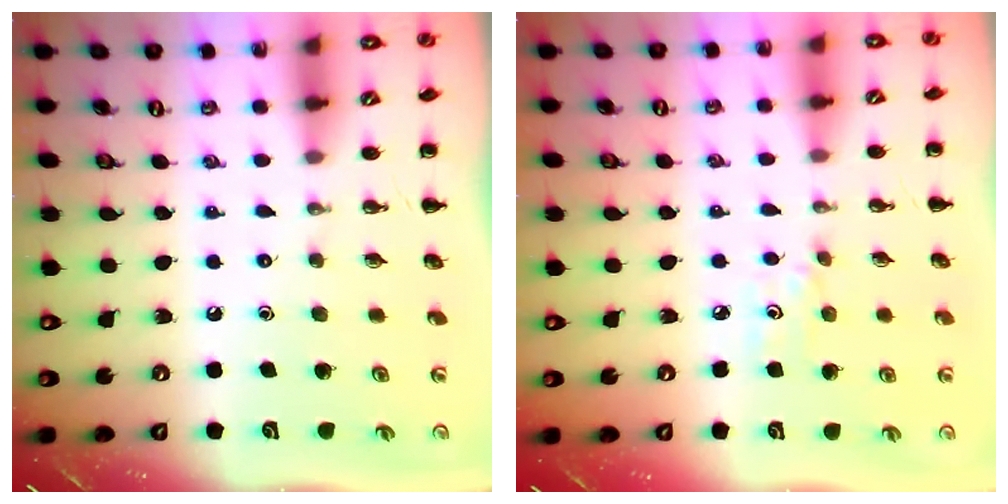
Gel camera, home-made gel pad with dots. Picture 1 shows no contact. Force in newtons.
{"total": 3.0, "press": 2.8, "slide": 1.1}